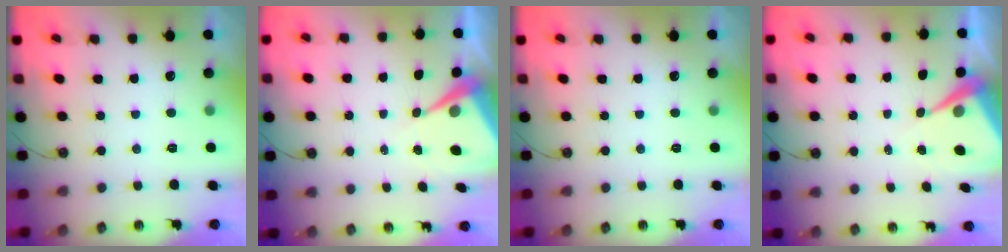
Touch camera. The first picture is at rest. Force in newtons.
{"total": 7.5, "press": 7.4, "slide": 0.7}
{"total": 0.0}
{"total": 7.5, "press": 7.4, "slide": 0.7}